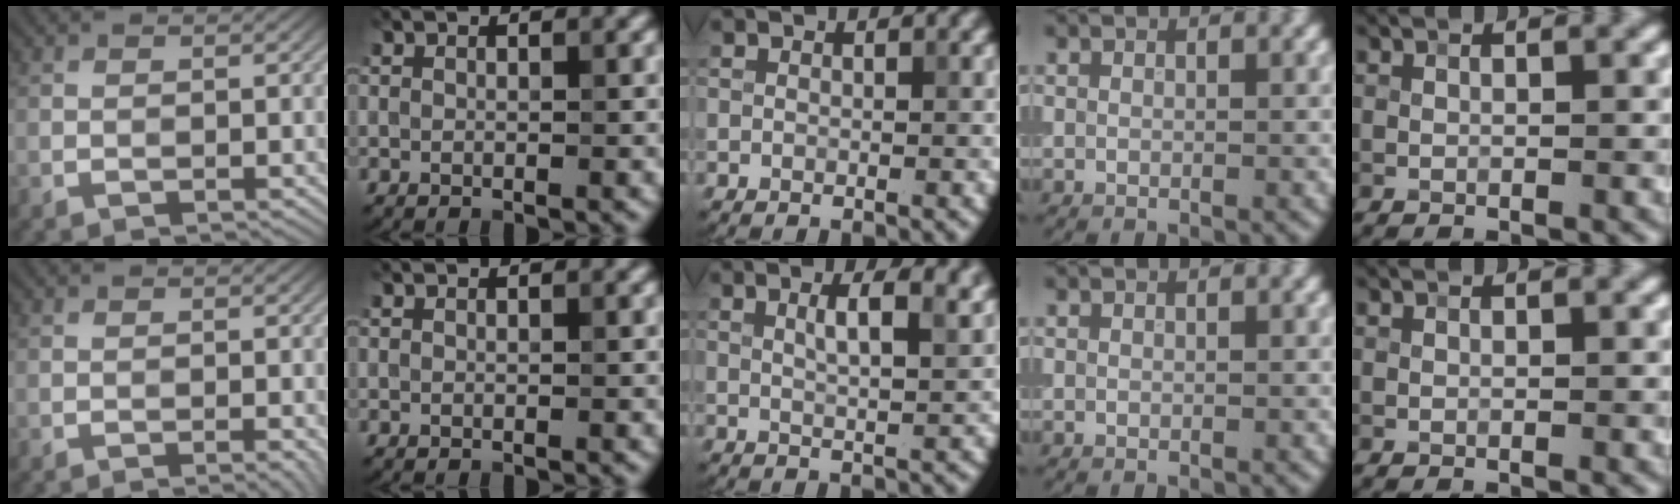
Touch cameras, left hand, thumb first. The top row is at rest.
{"thumb": {"total": 1.1, "force": [-0.5, 0.1, 1.0], "torque": [-0.013, -0.002, -0.008]}, "middle": {"total": 4.6, "force": [1.8, 1.6, 3.9], "torque": [-0.048, 0.009, 0.020]}}